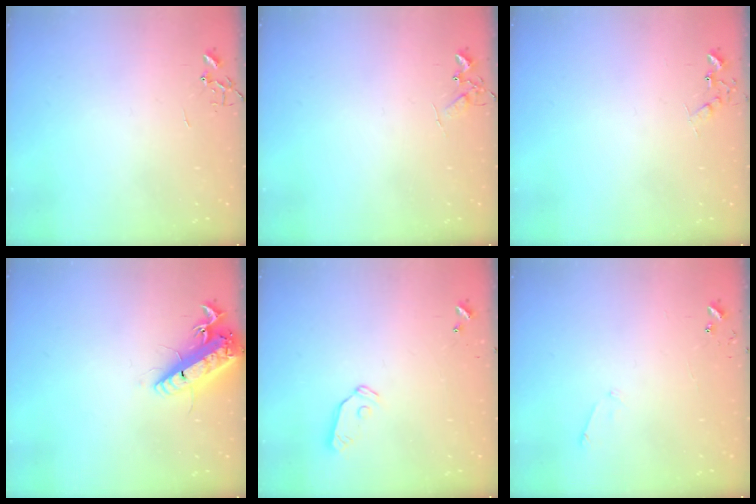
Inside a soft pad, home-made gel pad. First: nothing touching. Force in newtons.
{"total": 5.3, "press": 5.3, "slide": 0.6}
{"total": 6.9, "press": 6.9, "slide": 0.5}
{"total": 16.9, "press": 16.6, "slide": 3.3}
{"total": 6.6, "press": 6.6, "slide": 0.4}
{"total": 4.2, "press": 4.2, "slide": 0.3}